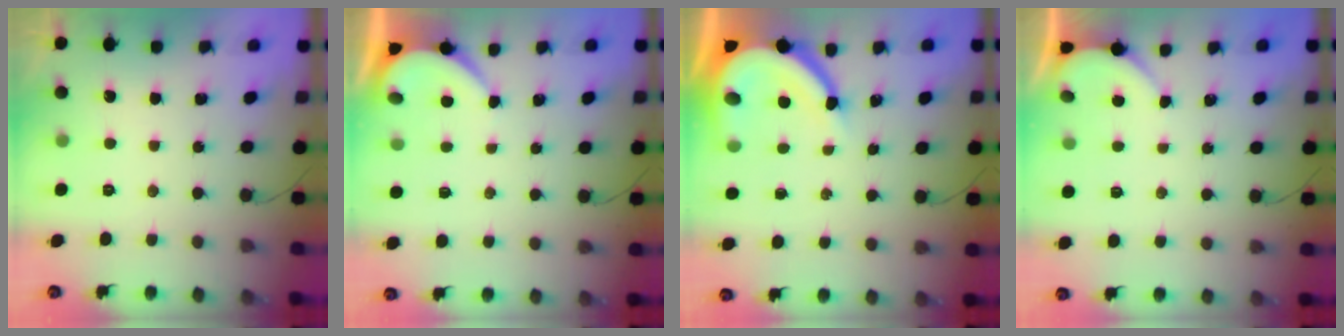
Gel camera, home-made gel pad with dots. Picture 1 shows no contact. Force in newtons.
{"total": 3.5, "press": 3.5, "slide": 0.4}
{"total": 11.3, "press": 11.2, "slide": 1.4}
{"total": 2.1, "press": 2.1, "slide": 0.2}